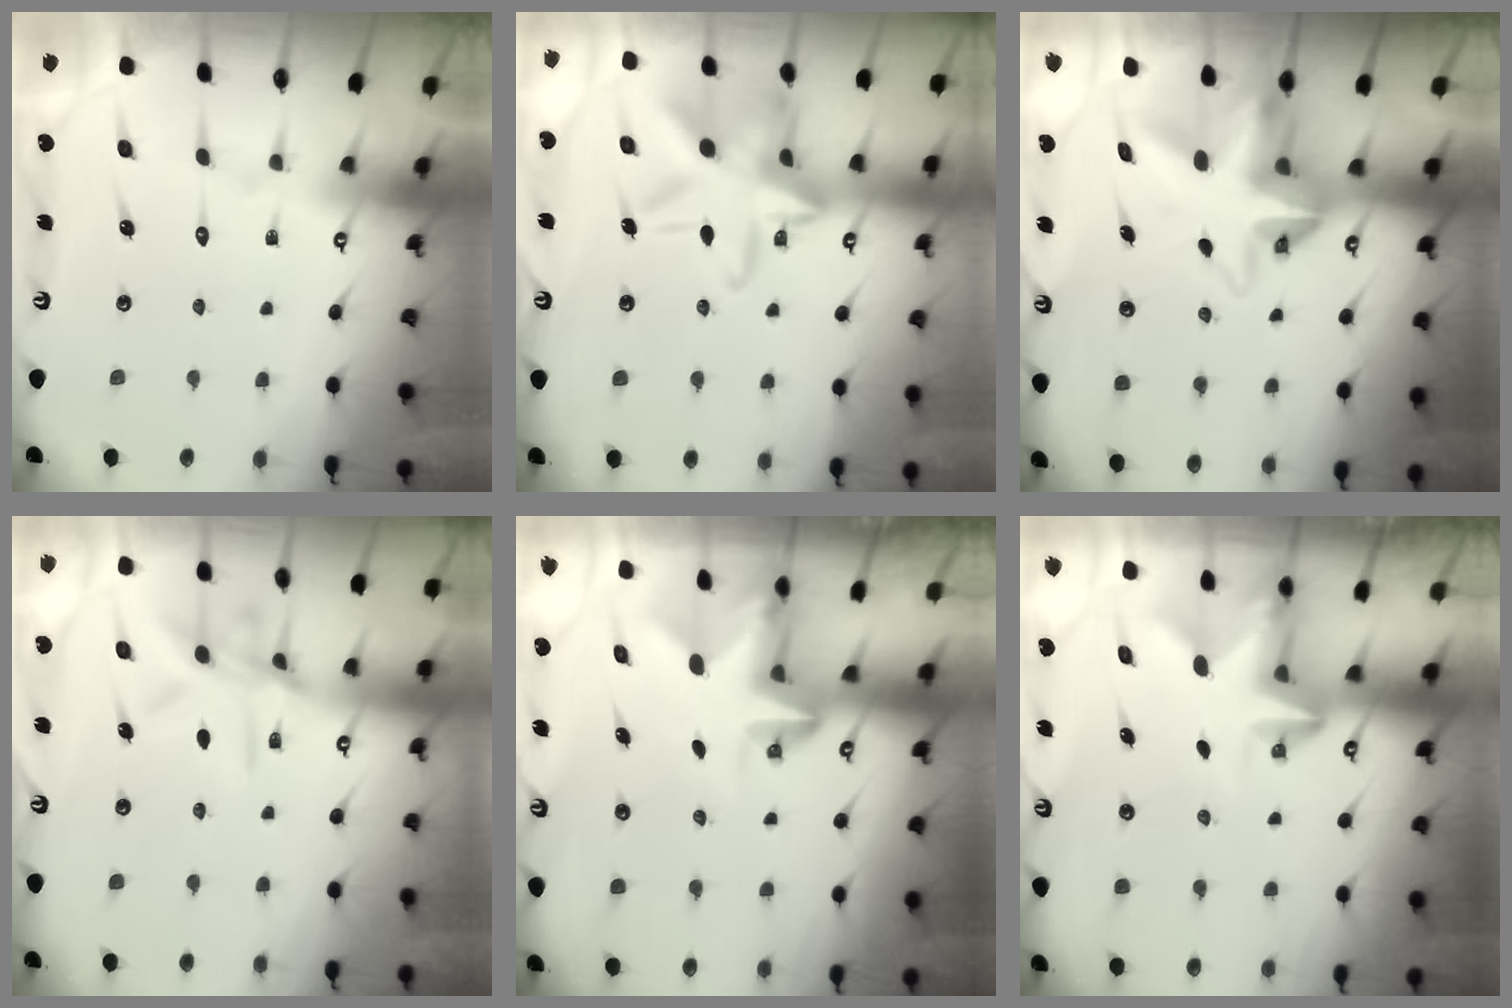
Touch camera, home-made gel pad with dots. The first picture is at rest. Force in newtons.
{"total": 17.5, "press": 17.4, "slide": 1.1}
{"total": 8.4, "press": 8.2, "slide": 1.9}
{"total": 11.0, "press": 10.9, "slide": 0.9}
{"total": 3.2, "press": 3.2, "slide": 0.5}
{"total": 2.7, "press": 2.6, "slide": 0.5}